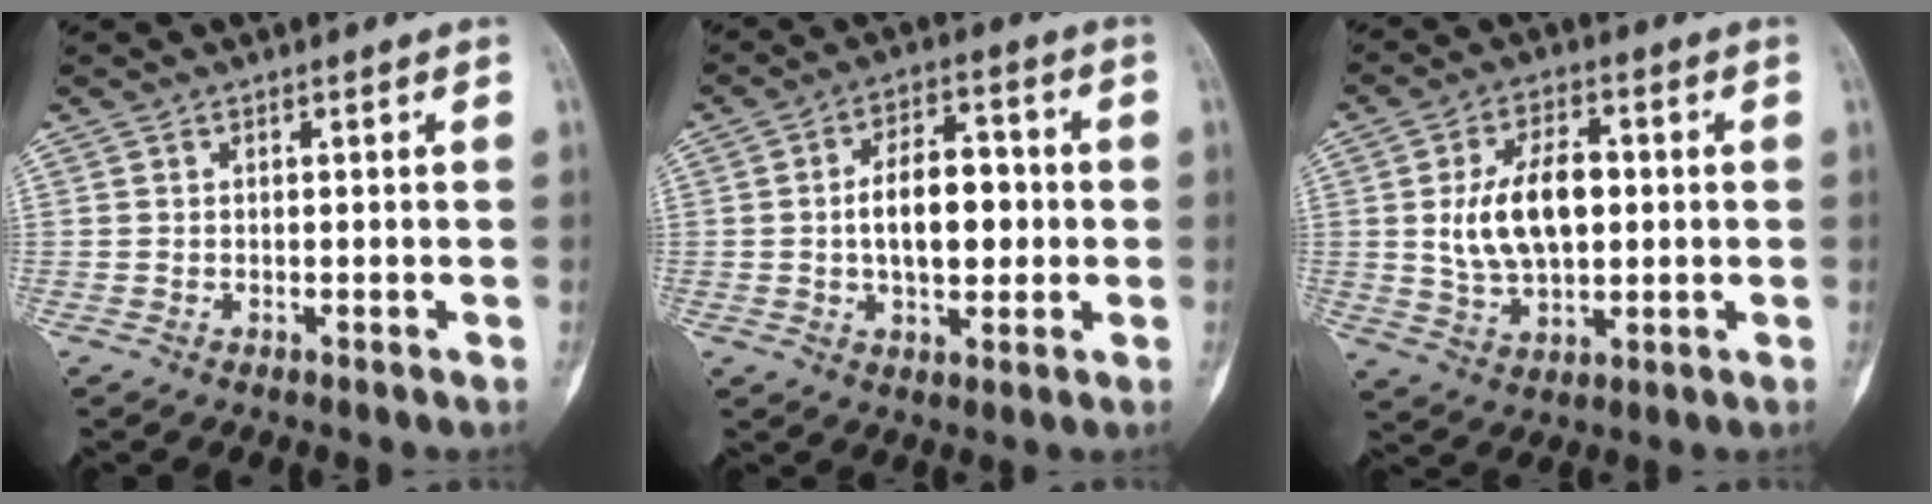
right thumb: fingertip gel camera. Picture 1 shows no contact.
{"total": 11.3, "force": [-0.1, 6.3, 9.4], "torque": [-0.126, 0.018, -0.002]}
{"total": 12.8, "force": [1.0, 7.5, 10.4], "torque": [-0.167, 0.005, 0.024]}